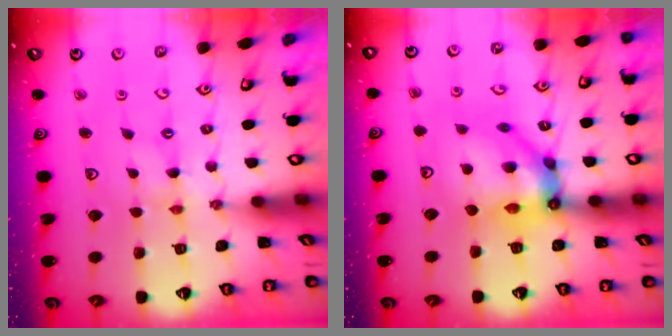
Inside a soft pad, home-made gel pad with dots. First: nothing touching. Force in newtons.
{"total": 13.3, "press": 13.2, "slide": 2.2}